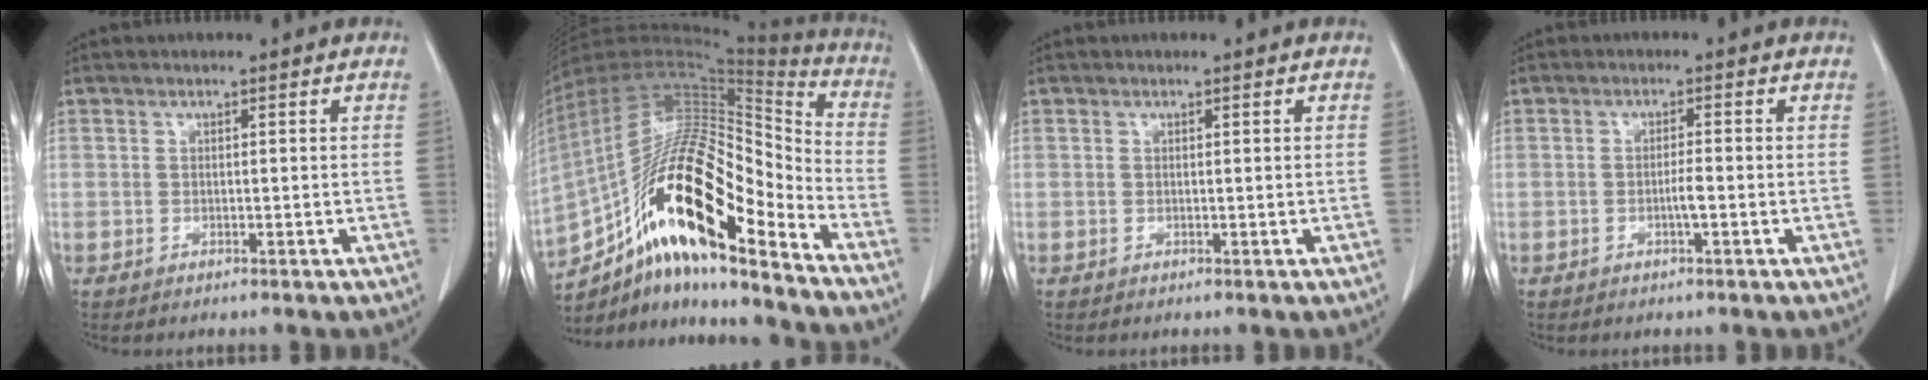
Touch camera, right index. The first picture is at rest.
{"total": 24.4, "force": [-12.8, 5.8, 19.9], "torque": [-0.362, 0.007, -0.220]}
{"total": 0.0}
{"total": 1.7, "force": [-0.5, 0.0, 1.6], "torque": [-0.027, 0.002, -0.007]}